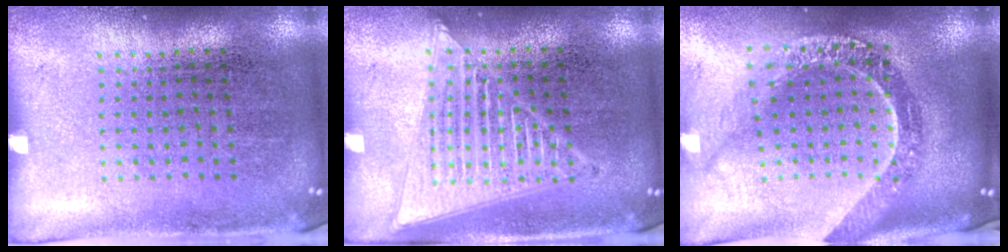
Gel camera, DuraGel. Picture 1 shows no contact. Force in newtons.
{"total": 1.9, "press": 1.9, "slide": 0.1}
{"total": 2.8, "press": 2.2, "slide": 1.7}